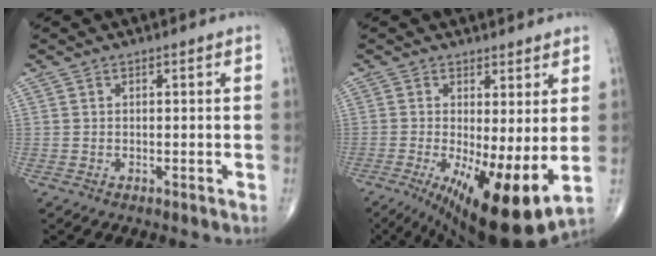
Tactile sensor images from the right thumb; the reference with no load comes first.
{"total": 14.0, "force": [-1.9, 4.1, 13.2], "torque": [-0.222, -0.027, -0.015]}